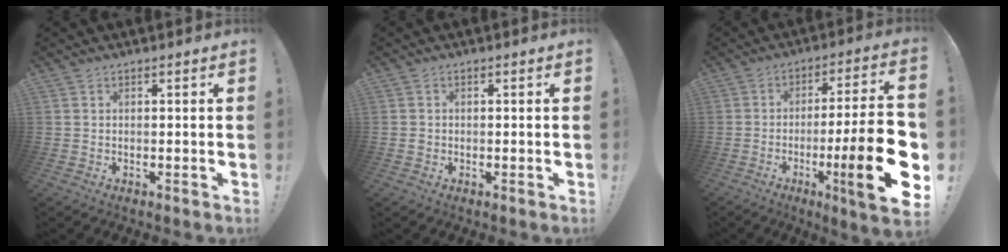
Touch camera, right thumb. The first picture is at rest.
{"total": 1.1, "force": [-0.4, 1.1, 0.2], "torque": [-0.004, 0.004, -0.007]}
{"total": 22.2, "force": [-5.7, 2.8, 21.2], "torque": [-0.327, 0.014, -0.085]}